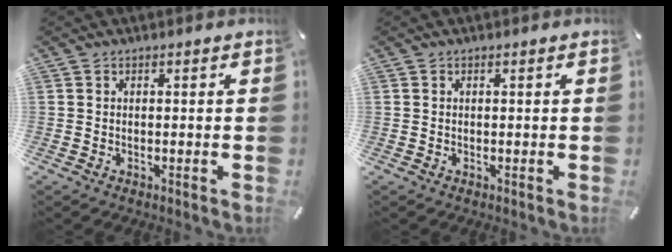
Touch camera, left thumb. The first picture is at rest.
{"total": 0.0}